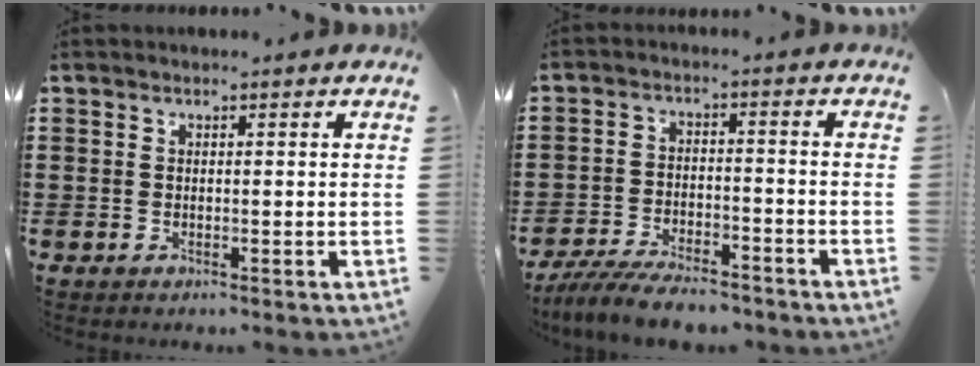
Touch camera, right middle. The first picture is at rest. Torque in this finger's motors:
{"motor_torque": [2.14, 0.00, 0.22, 0.10]}